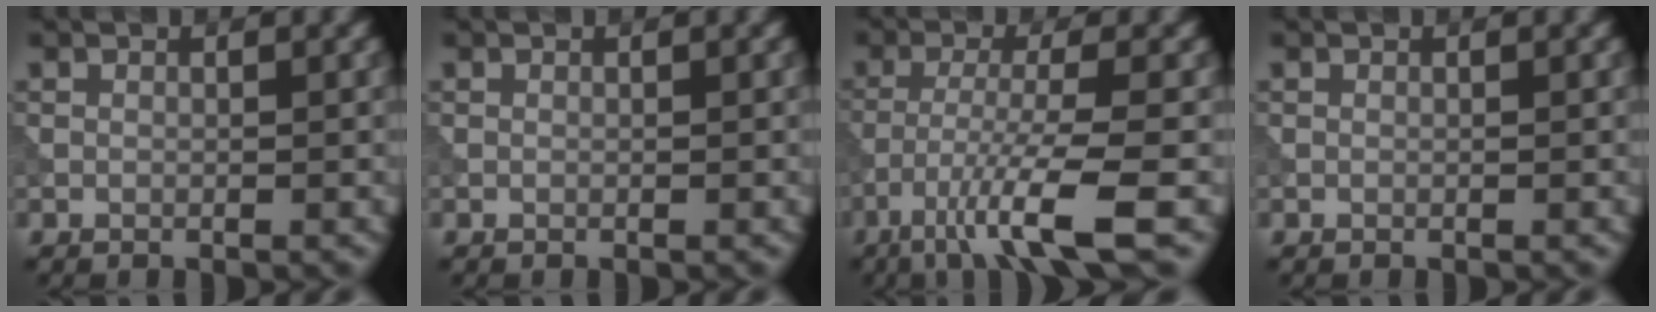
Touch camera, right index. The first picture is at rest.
{"total": 0.0}
{"total": 6.9, "force": [-3.8, 0.6, 5.8], "torque": [-0.098, -0.004, -0.073]}
{"total": 0.0}